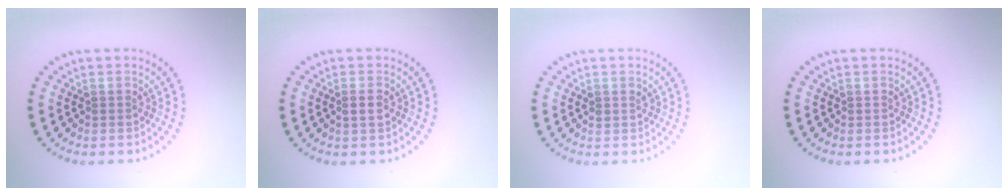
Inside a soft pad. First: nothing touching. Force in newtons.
{"total": 1.2, "press": 1.1, "slide": 0.5}
{"total": 0.8, "press": 0.7, "slide": 0.3}
{"total": 0.0}